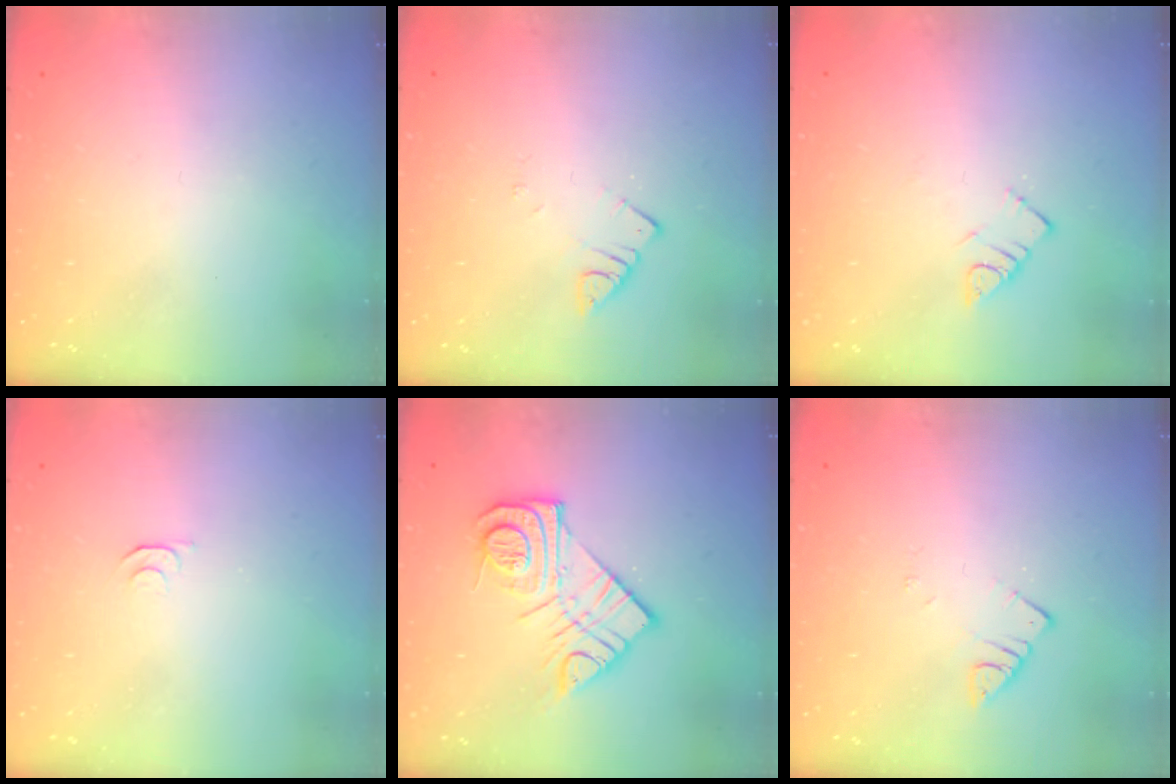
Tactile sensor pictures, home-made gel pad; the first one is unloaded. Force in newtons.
{"total": 2.5, "press": 2.5, "slide": 0.3}
{"total": 3.6, "press": 3.5, "slide": 0.3}
{"total": 3.9, "press": 3.8, "slide": 0.5}
{"total": 14.1, "press": 14.1, "slide": 1.0}
{"total": 2.5, "press": 2.5, "slide": 0.3}